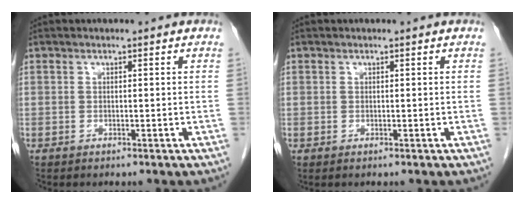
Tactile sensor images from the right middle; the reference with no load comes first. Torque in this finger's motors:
{"motor_torque": [0.72, -0.26, 0.08, 0.01]}